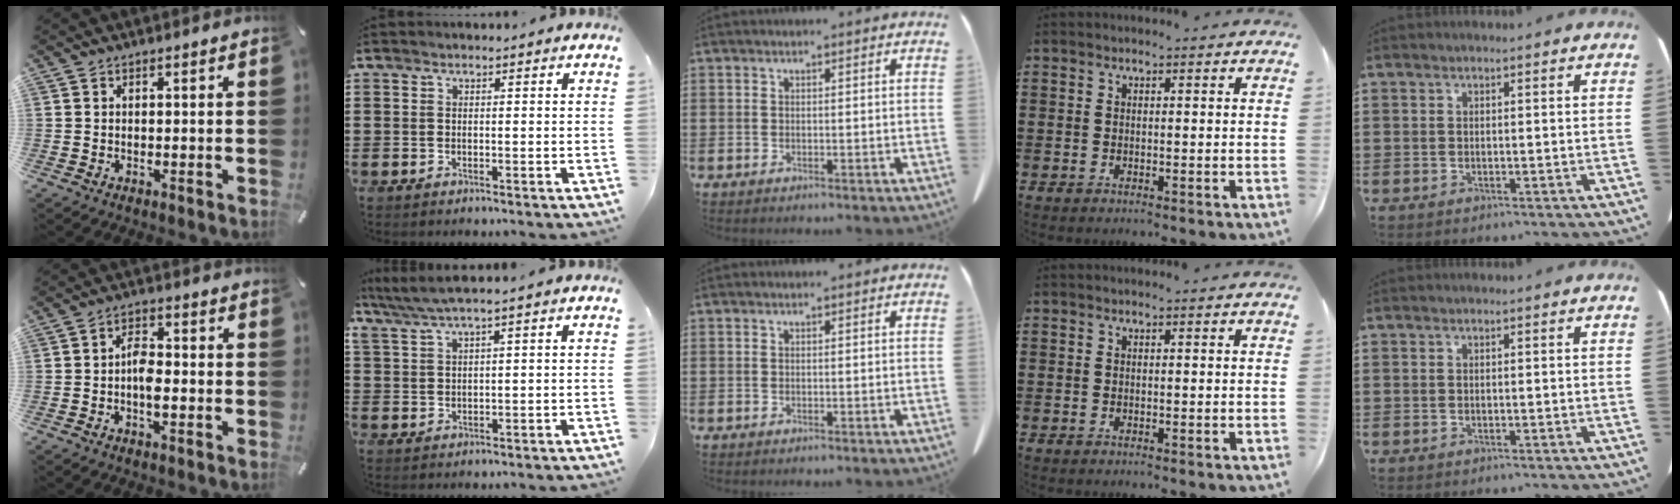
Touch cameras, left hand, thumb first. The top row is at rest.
{"thumb": {"total": 4.6, "force": [-1.5, 2.3, 3.7], "torque": [-0.070, 0.010, -0.026]}, "index": {"total": 2.5, "force": [1.5, -0.2, 2.1], "torque": [-0.044, -0.002, 0.024]}}